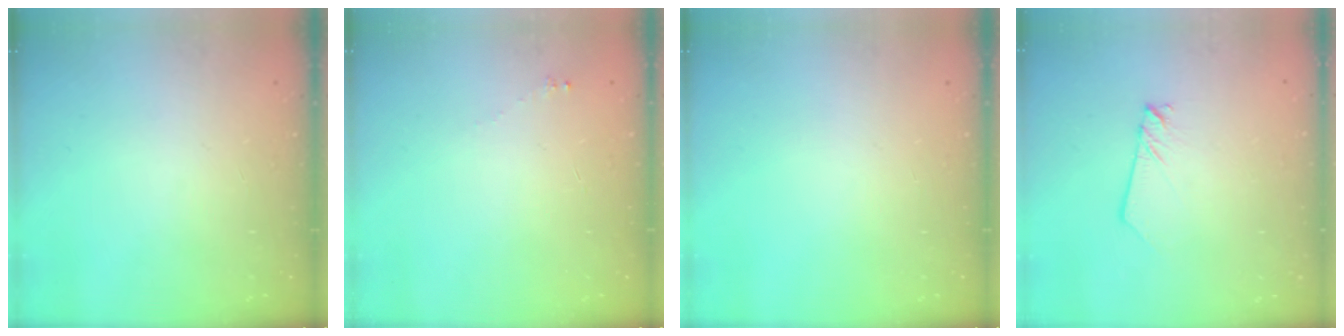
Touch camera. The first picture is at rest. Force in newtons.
{"total": 1.7, "press": 1.6, "slide": 0.2}
{"total": 0.0}
{"total": 2.5, "press": 2.5, "slide": 0.1}